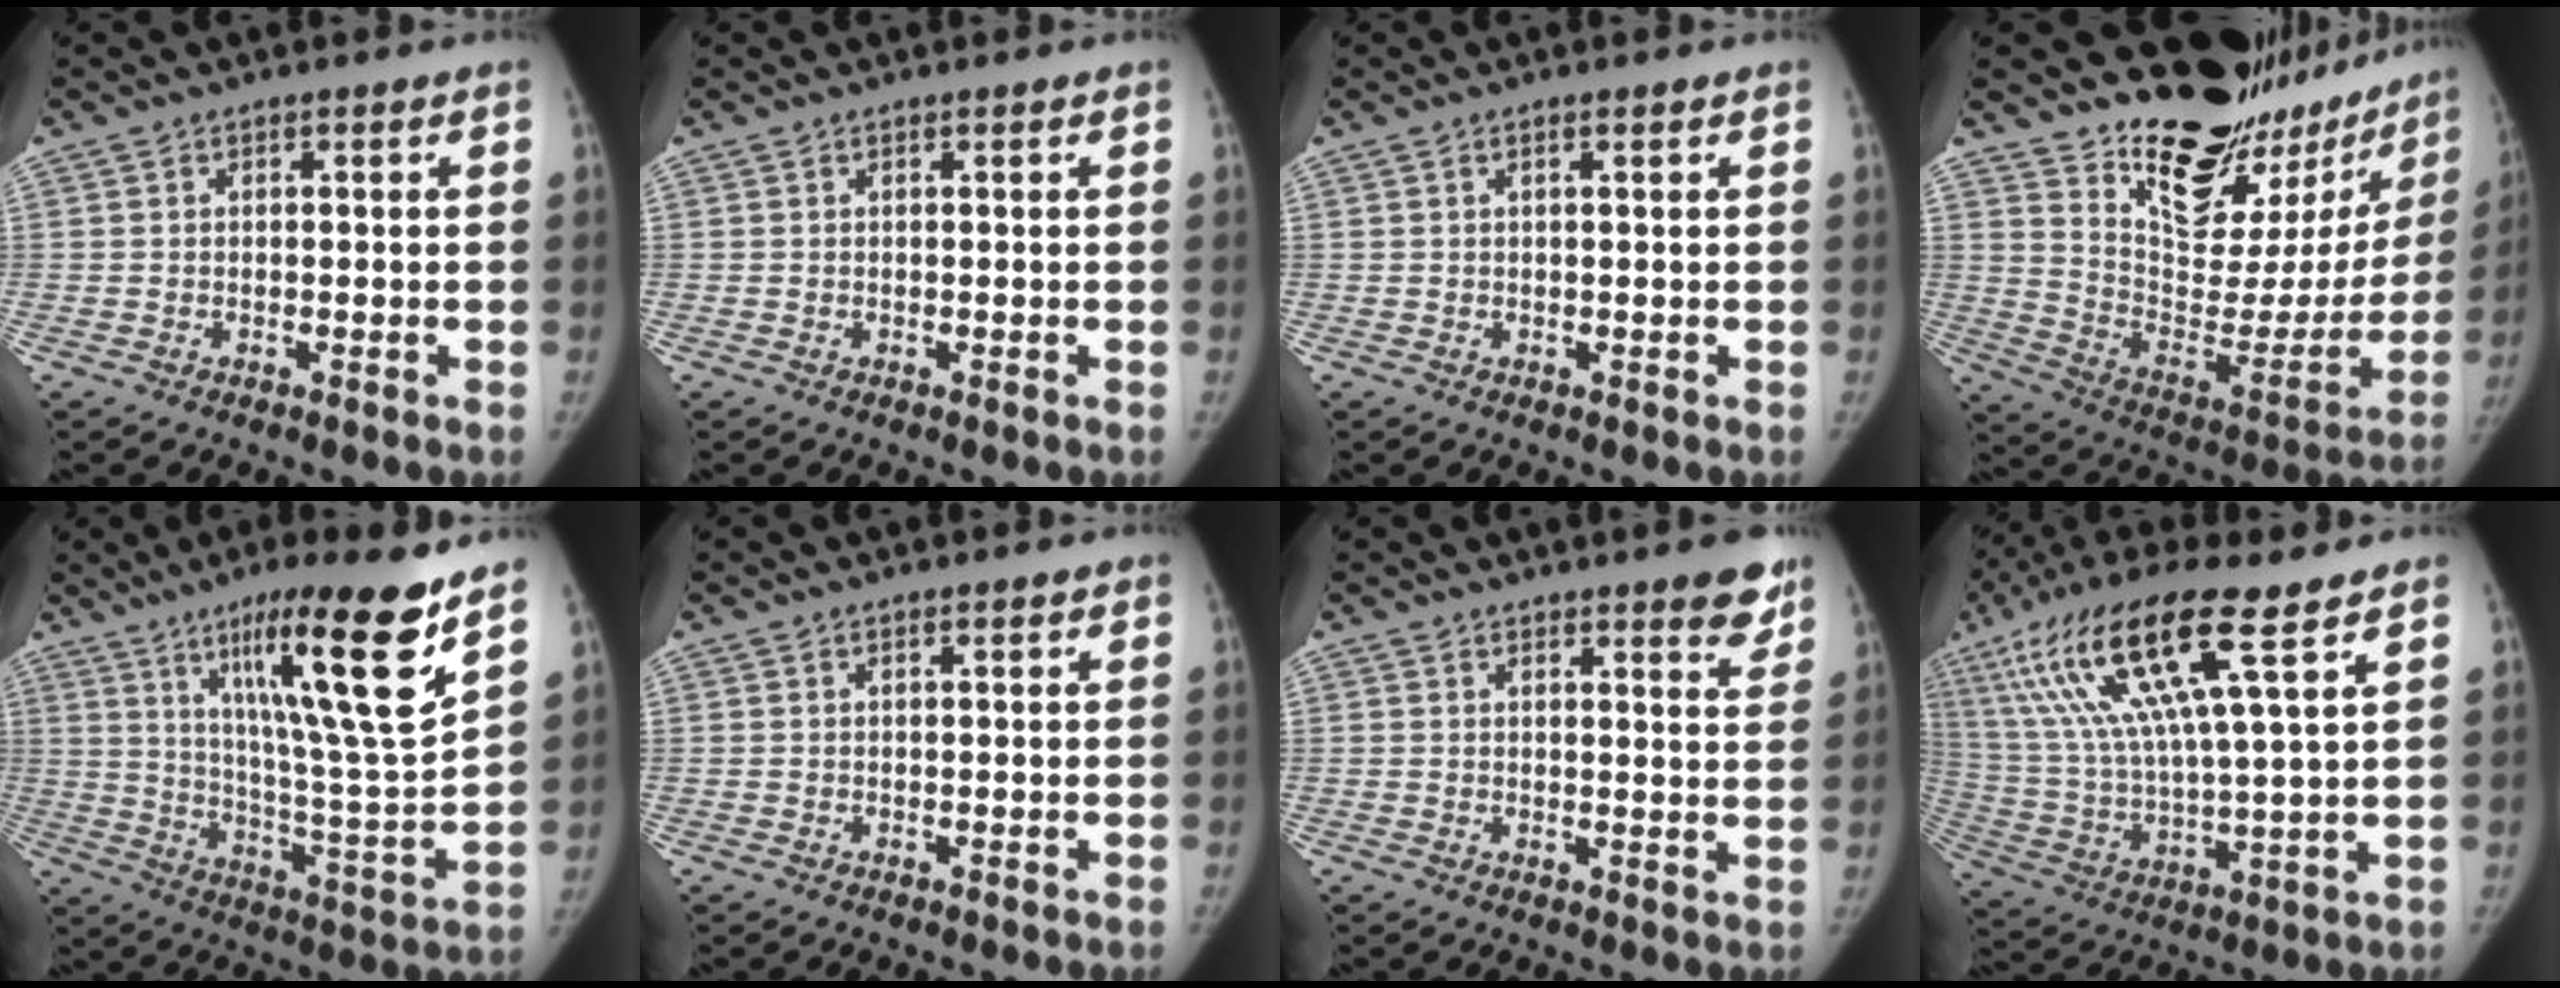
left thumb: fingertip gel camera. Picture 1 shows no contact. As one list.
[{"total": 0.0}, {"total": 0.9, "force": [0.5, 0.1, 0.7], "torque": [-0.012, 0.003, 0.008]}, {"total": 27.4, "force": [22.9, 9.9, 11.3], "torque": [-0.127, -0.173, 0.333]}, {"total": 22.8, "force": [13.3, 1.6, 18.5], "torque": [-0.263, -0.069, 0.218]}, {"total": 1.0, "force": [0.8, 0.2, 0.6], "torque": [-0.007, -0.003, 0.012]}, {"total": 6.3, "force": [4.7, 1.6, 3.9], "torque": [-0.025, -0.026, 0.054]}, {"total": 22.0, "force": [11.0, 4.3, 18.5], "torque": [-0.381, -0.017, 0.208]}]